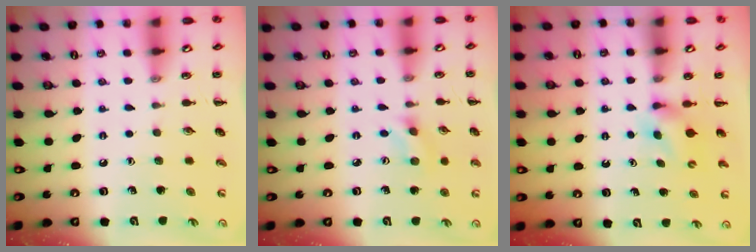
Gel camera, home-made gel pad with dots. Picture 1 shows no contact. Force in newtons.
{"total": 2.0, "press": 1.9, "slide": 0.8}
{"total": 3.5, "press": 3.4, "slide": 1.0}